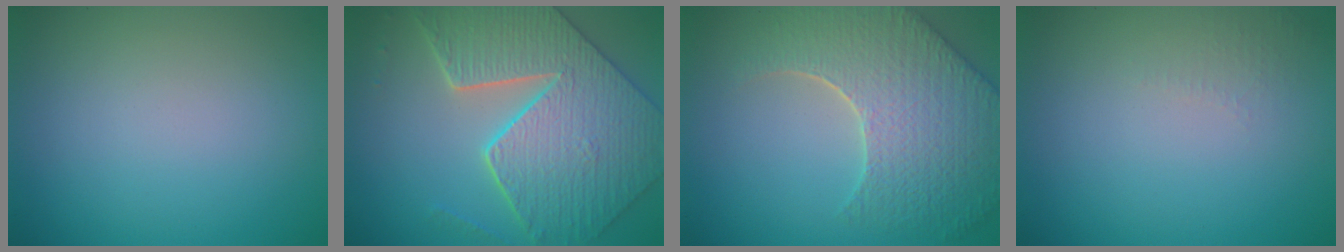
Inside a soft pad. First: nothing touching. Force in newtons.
{"total": 8.2, "press": 6.8, "slide": 4.5}
{"total": 8.6, "press": 6.3, "slide": 5.9}
{"total": 1.0, "press": 0.9, "slide": 0.3}